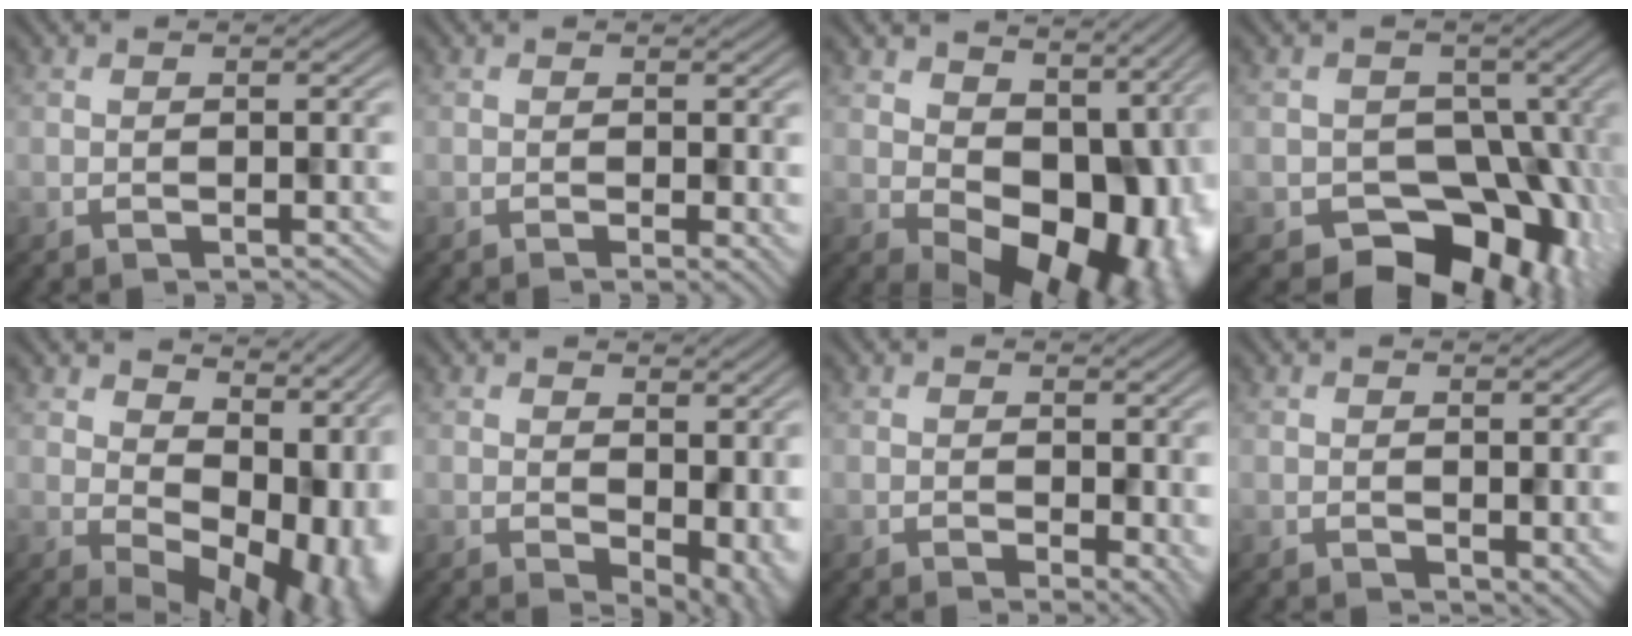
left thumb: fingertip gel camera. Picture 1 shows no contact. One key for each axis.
{"total": 2.1, "fx": -0.7, "fy": 0.5, "fz": 1.9, "tx": -0.035, "ty": -0.002, "tz": -0.004}
{"total": 13.5, "fx": 1.5, "fy": 9.4, "fz": 9.7, "tx": -0.123, "ty": -0.039, "tz": 0.048}
{"total": 11.0, "fx": -4.9, "fy": 8.5, "fz": 5.0, "tx": -0.039, "ty": -0.012, "tz": -0.078}
{"total": 13.6, "fx": 2.6, "fy": 8.9, "fz": 9.9, "tx": -0.109, "ty": -0.035, "tz": 0.087}
{"total": 5.8, "fx": -0.9, "fy": 3.4, "fz": 4.6, "tx": -0.065, "ty": -0.026, "tz": 0.004}
{"total": 3.3, "fx": -0.5, "fy": 1.7, "fz": 2.7, "tx": -0.033, "ty": -0.011, "tz": 0.010}
{"total": 3.4, "fx": -0.6, "fy": 2.0, "fz": 2.7, "tx": -0.040, "ty": -0.011, "tz": 0.011}